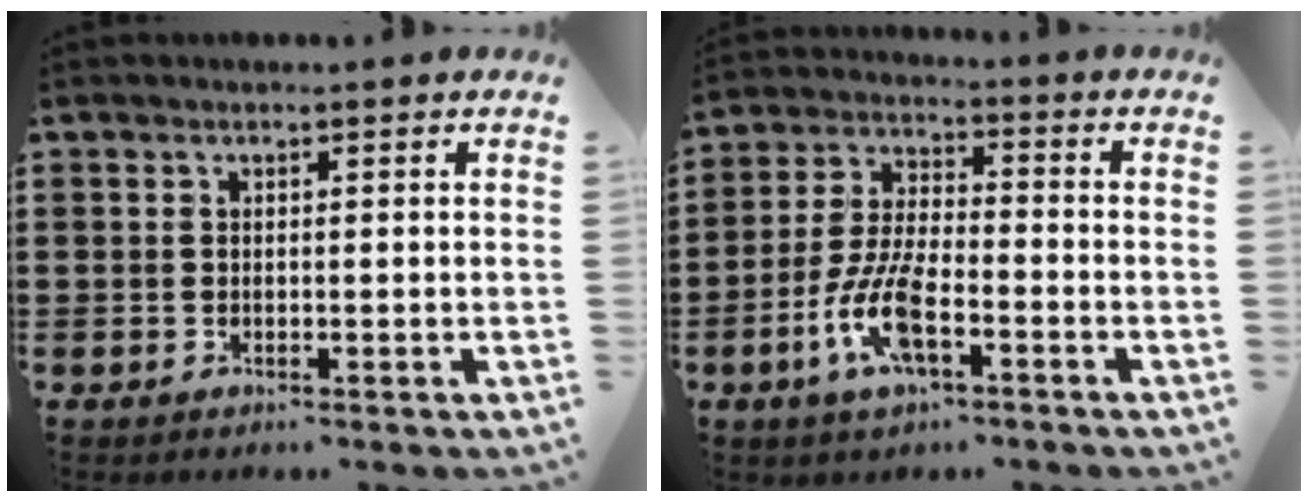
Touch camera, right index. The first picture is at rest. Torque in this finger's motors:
{"motor_torque": [2.10, -0.04, 0.66, 0.21]}